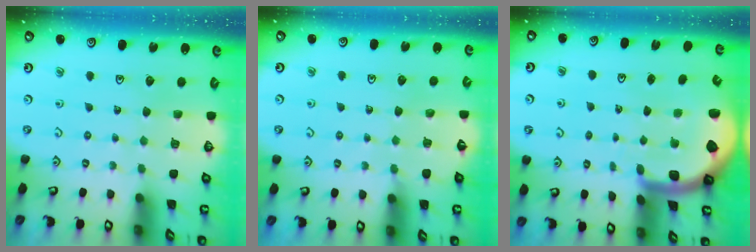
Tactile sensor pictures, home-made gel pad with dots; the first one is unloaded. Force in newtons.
{"total": 3.9, "press": 3.8, "slide": 0.5}
{"total": 3.5, "press": 3.5, "slide": 0.5}